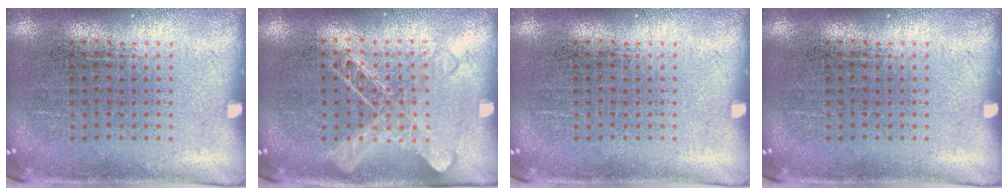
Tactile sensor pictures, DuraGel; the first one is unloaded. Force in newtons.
{"total": 1.3, "press": 1.3, "slide": 0.3}
{"total": 0.0}
{"total": 0.0}